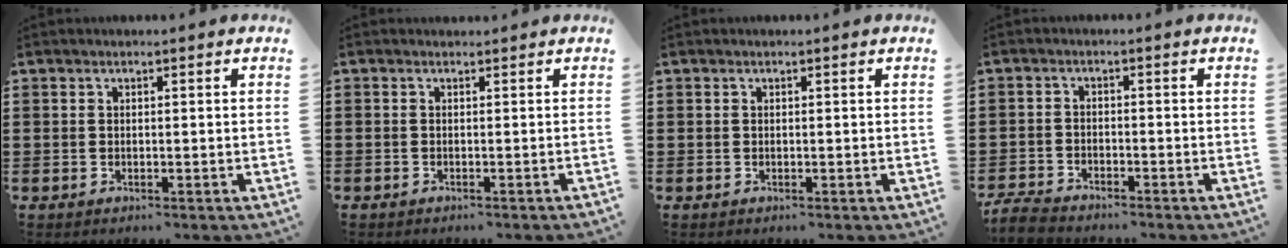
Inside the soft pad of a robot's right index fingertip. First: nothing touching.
{"total": 0.0}
{"total": 0.0}
{"total": 3.6, "force": [-3.5, 0.5, 0.7], "torque": [-0.028, -0.002, -0.075]}